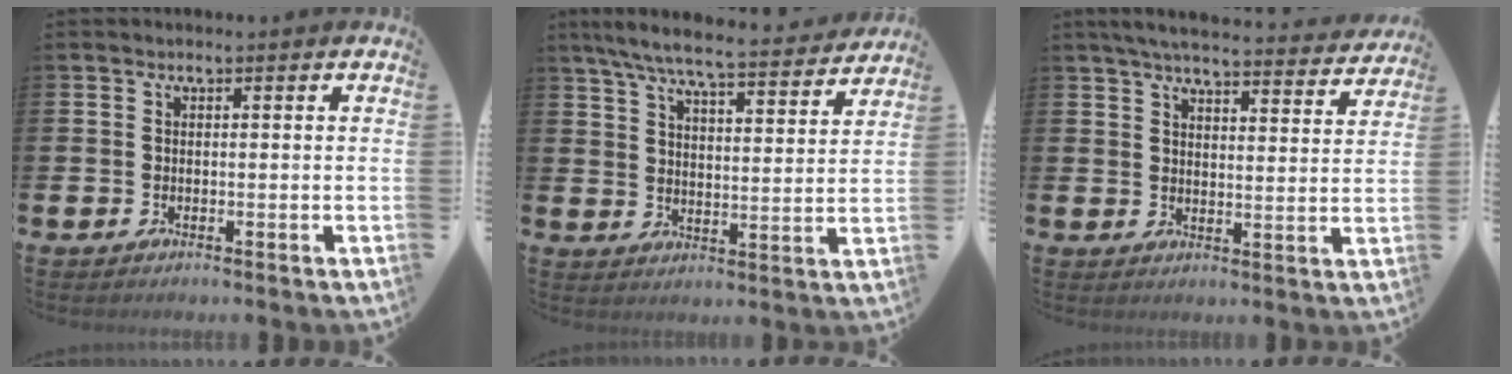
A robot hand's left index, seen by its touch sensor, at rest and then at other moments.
{"total": 8.0, "force": [7.3, 0.6, 3.1], "torque": [-0.080, -0.047, 0.127]}
{"total": 5.7, "force": [5.5, 0.6, 1.6], "torque": [-0.039, -0.038, 0.094]}